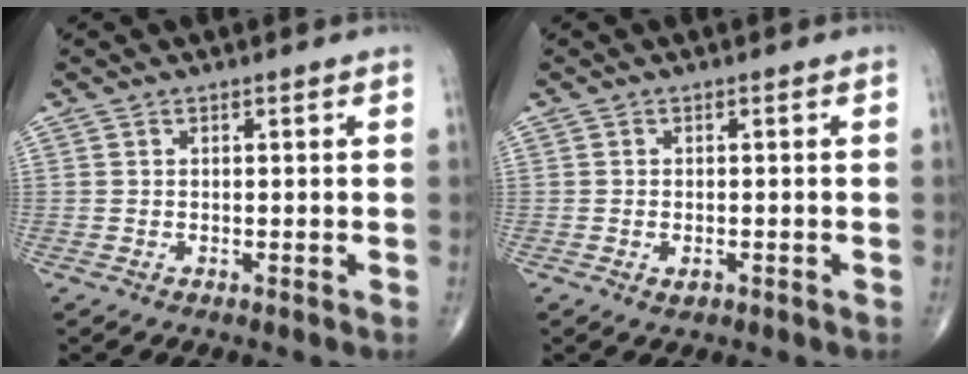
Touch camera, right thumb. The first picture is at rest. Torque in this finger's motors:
{"motor_torque": [-0.06, 0.10, 0.06, 0.08, -0.02]}